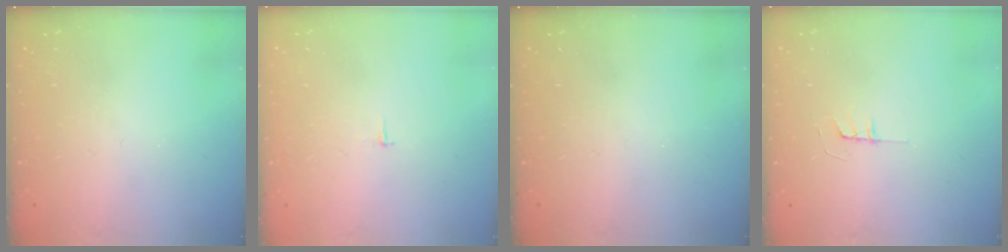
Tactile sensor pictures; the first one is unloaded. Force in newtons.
{"total": 1.8, "press": 1.8, "slide": 0.1}
{"total": 0.0}
{"total": 4.0, "press": 4.0, "slide": 0.4}